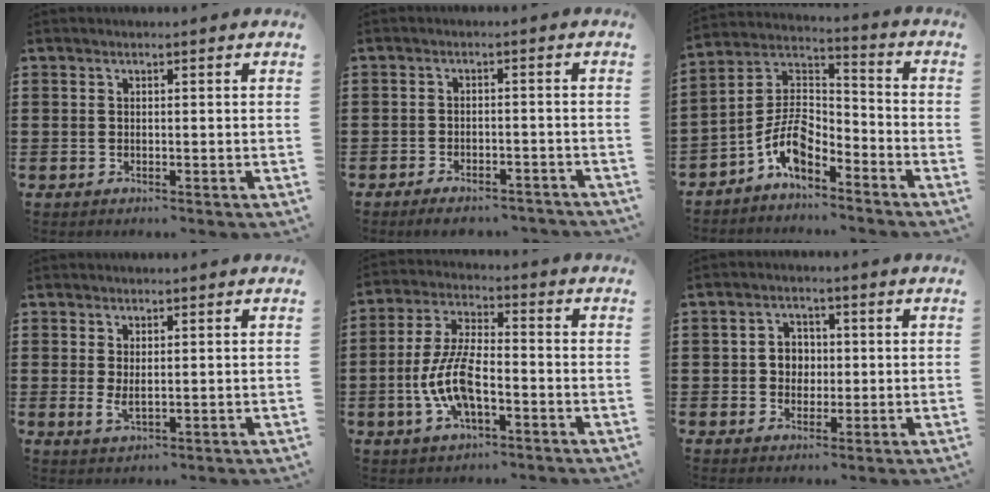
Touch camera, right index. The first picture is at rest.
{"total": 3.2, "force": [-3.1, 0.4, 0.8], "torque": [-0.013, 0.004, -0.062]}
{"total": 7.8, "force": [-5.2, 3.3, 4.9], "torque": [-0.115, -0.014, -0.104]}
{"total": 2.3, "force": [0.7, 0.9, 2.0], "torque": [-0.040, 0.002, 0.012]}
{"total": 9.2, "force": [-2.7, 3.7, 8.0], "torque": [-0.184, -0.009, -0.054]}
{"total": 3.6, "force": [-0.1, 3.3, 1.4], "torque": [-0.040, 0.010, -0.007]}